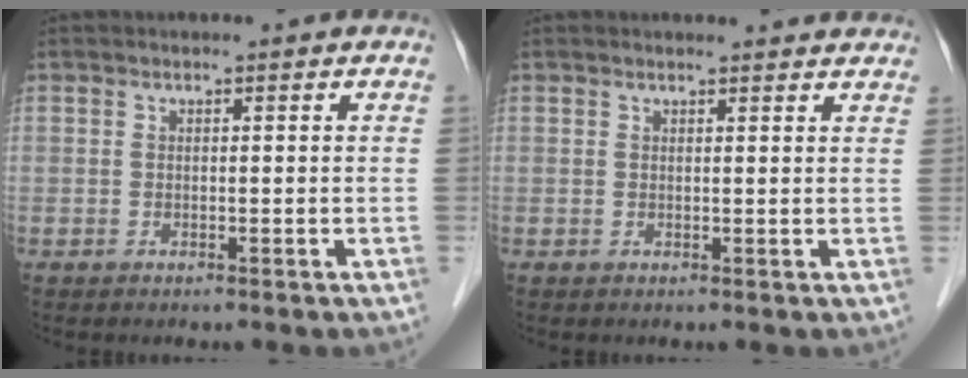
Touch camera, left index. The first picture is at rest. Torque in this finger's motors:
{"motor_torque": [0.26, -0.44, -0.01, -0.02]}